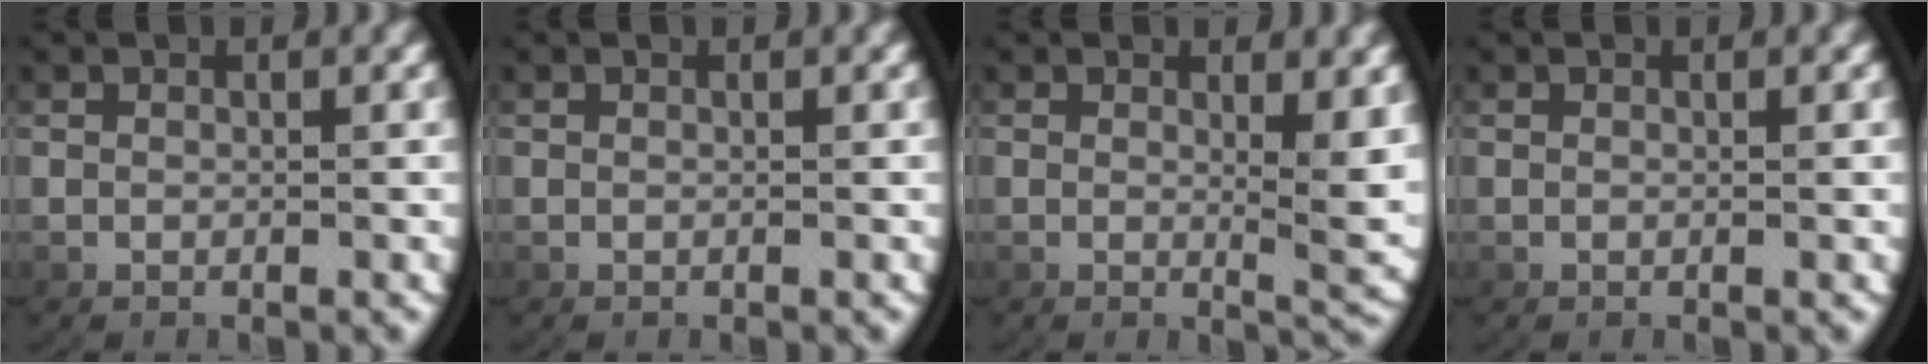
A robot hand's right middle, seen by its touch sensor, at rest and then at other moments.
{"total": 0.0}
{"total": 2.9, "force": [0.7, 0.3, 2.8], "torque": [-0.040, -0.020, 0.016]}
{"total": 0.0}